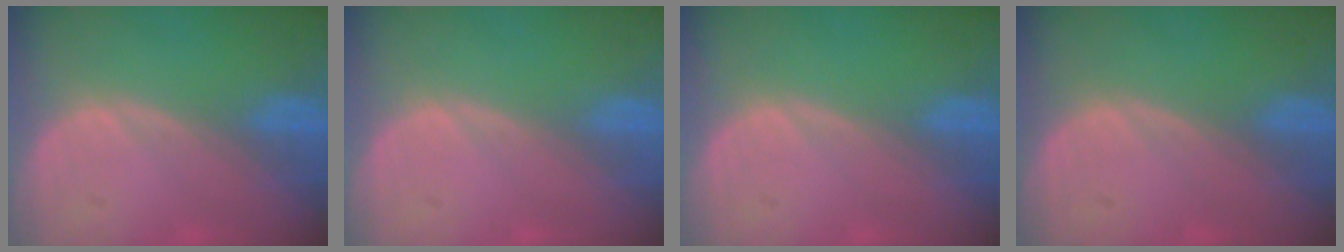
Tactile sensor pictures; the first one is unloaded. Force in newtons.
{"total": 0.0}
{"total": 0.0}
{"total": 0.0}